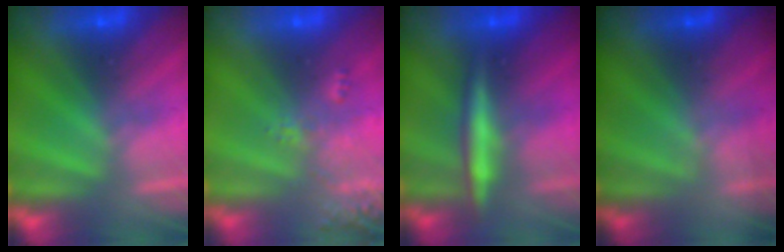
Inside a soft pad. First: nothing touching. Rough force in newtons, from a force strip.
{"total": 2.4}
{"total": 2.8}
{"total": 1.9}